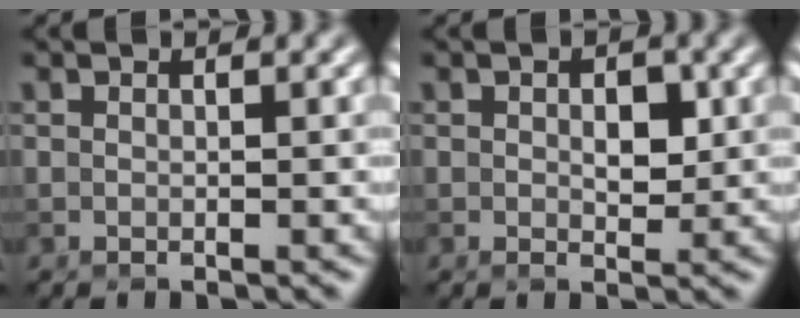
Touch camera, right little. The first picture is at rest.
{"total": 2.3, "force": [0.3, 1.3, 1.8], "torque": [-0.024, -0.002, 0.005]}